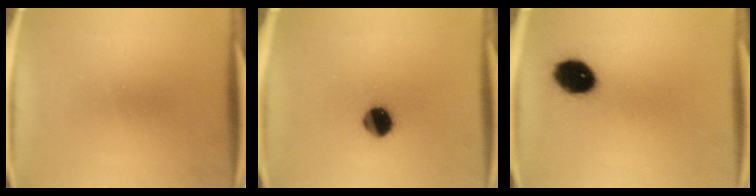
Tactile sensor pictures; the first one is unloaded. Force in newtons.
{"total": 8.3}
{"total": 10.8}